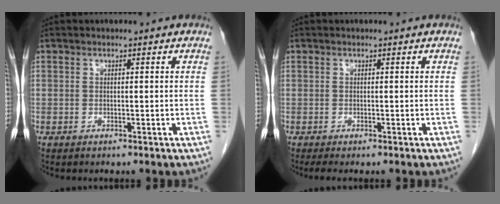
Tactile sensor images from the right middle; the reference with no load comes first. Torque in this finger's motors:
{"motor_torque": [0.14, -0.05, -0.01, 0.00]}